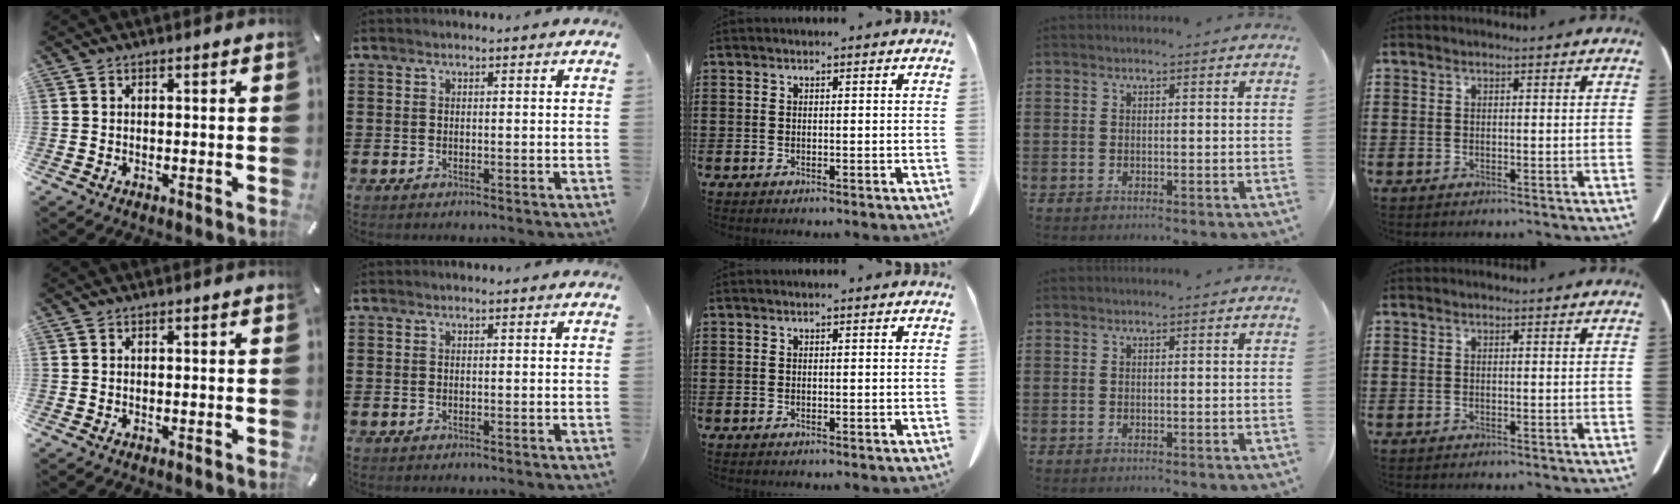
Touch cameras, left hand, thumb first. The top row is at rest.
{}